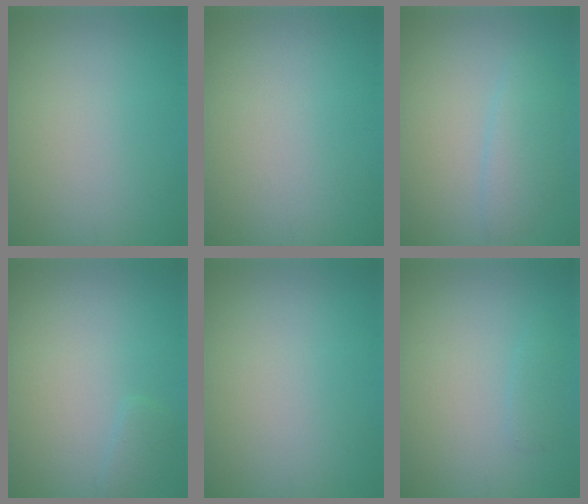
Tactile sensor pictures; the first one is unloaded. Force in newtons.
{"total": 0.0}
{"total": 2.3, "press": 2.3, "slide": 0.0}
{"total": 1.0, "press": 1.0, "slide": 0.0}
{"total": 0.0}
{"total": 0.8, "press": 0.8, "slide": 0.0}